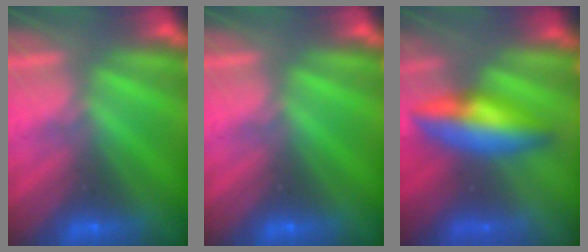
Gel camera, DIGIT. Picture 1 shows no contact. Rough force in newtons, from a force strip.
{"total": 0.0}
{"total": 7.5}